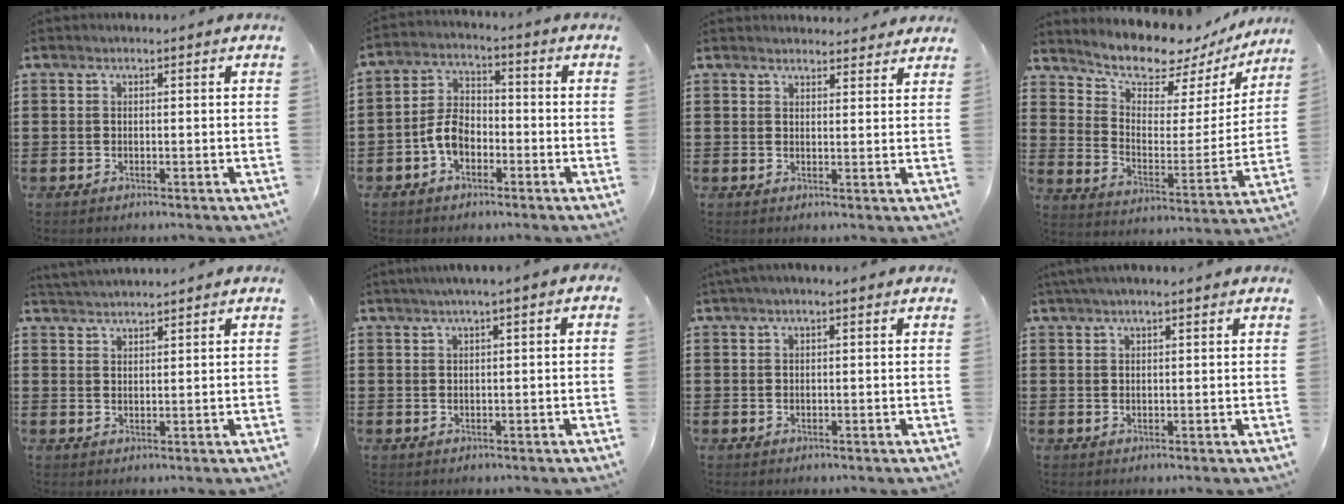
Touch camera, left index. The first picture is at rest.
{"total": 5.6, "force": [-2.4, 3.6, 3.5], "torque": [-0.092, 0.004, -0.053]}
{"total": 2.5, "force": [2.4, 0.5, 0.0], "torque": [0.000, -0.007, 0.045]}
{"total": 7.8, "force": [7.2, 2.2, 2.0], "torque": [-0.063, -0.060, 0.122]}
{"total": 2.2, "force": [2.2, -0.2, -0.1], "torque": [-0.004, -0.001, 0.043]}
{"total": 1.3, "force": [0.5, 0.0, 1.2], "torque": [-0.022, -0.001, 0.009]}
{"total": 1.1, "force": [0.4, 0.1, 1.0], "torque": [-0.020, 0.000, 0.008]}
{"total": 2.0, "force": [1.5, 0.2, 1.3], "torque": [-0.026, 0.002, 0.029]}